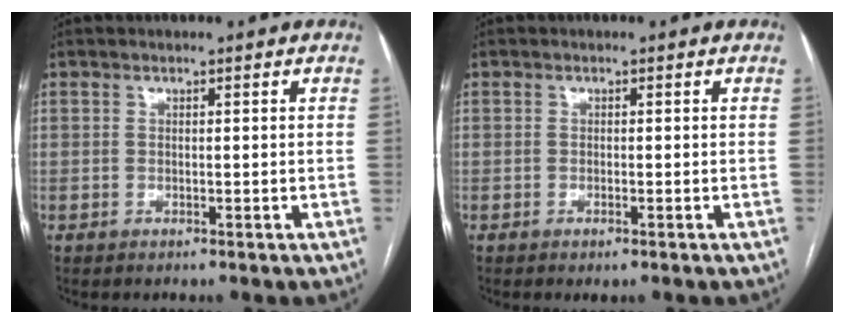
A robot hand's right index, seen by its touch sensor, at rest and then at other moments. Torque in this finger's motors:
{"motor_torque": [0.37, -0.08, 0.03, 0.00]}